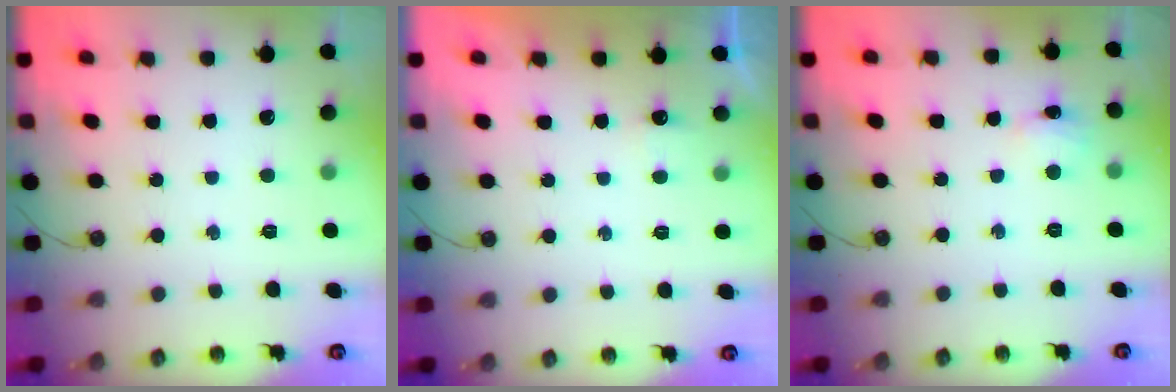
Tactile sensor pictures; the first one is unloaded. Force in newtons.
{"total": 2.7, "press": 2.6, "slide": 0.8}
{"total": 2.9, "press": 2.9, "slide": 0.5}